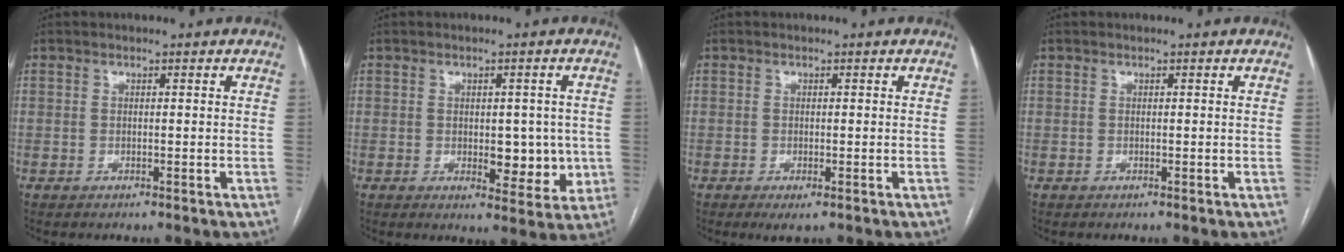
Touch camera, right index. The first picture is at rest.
{"total": 7.0, "force": [-0.6, 3.8, 5.9], "torque": [-0.060, 0.003, 0.003]}
{"total": 1.9, "force": [-1.0, 0.5, 1.5], "torque": [-0.021, -0.004, -0.012]}
{"total": 0.0}